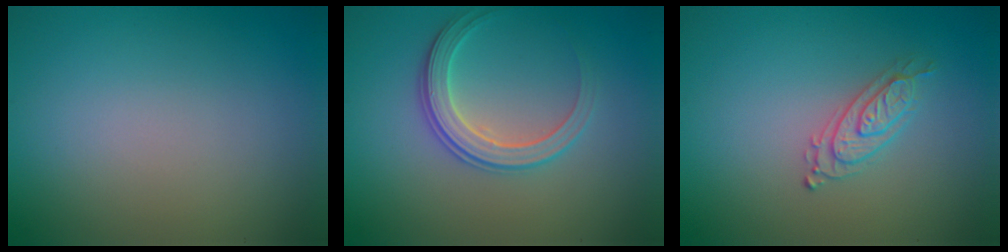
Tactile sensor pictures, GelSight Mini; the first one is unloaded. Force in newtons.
{"total": 2.9, "press": 2.8, "slide": 0.6}
{"total": 2.1, "press": 2.1, "slide": 0.4}